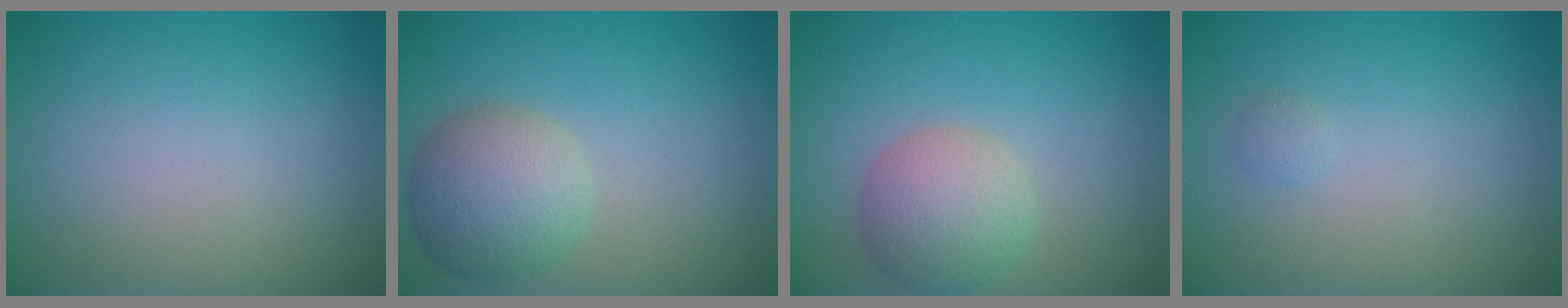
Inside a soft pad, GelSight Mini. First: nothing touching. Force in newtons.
{"total": 5.2, "press": 5.2, "slide": 0.1}
{"total": 4.6, "press": 4.6, "slide": 0.2}
{"total": 0.6, "press": 0.6, "slide": 0.0}